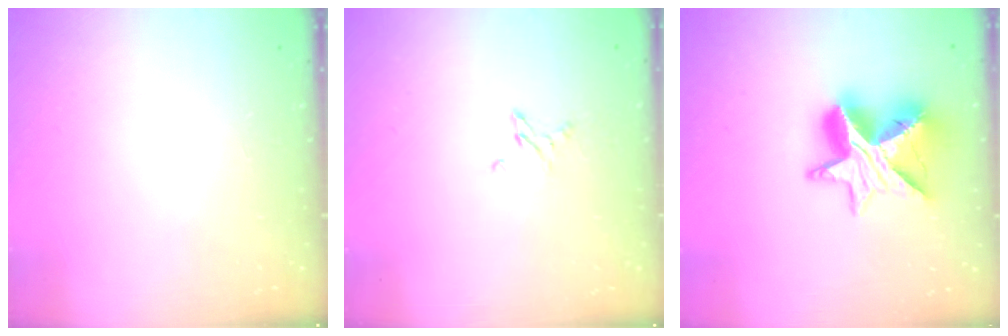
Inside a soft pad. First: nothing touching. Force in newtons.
{"total": 3.2, "press": 3.2, "slide": 0.4}
{"total": 13.4, "press": 13.3, "slide": 1.0}